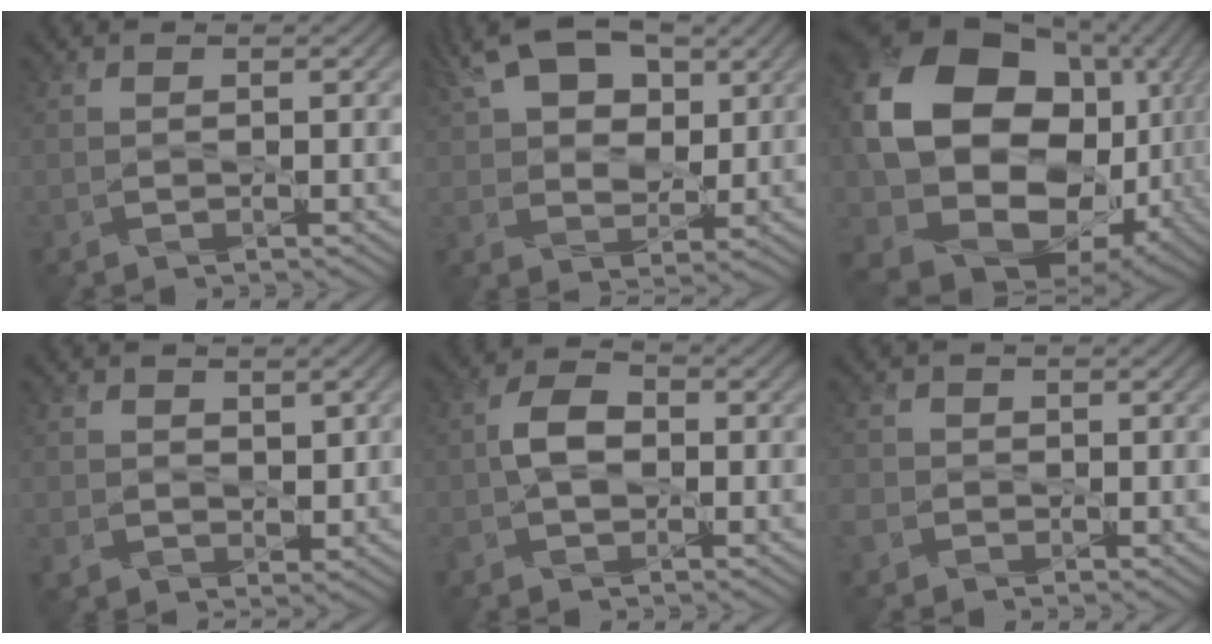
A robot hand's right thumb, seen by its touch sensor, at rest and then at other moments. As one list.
[{"total": 12.0, "force": [5.4, 7.0, 8.2], "torque": [-0.170, 0.019, 0.082]}, {"total": 20.1, "force": [0.0, 15.7, 12.5], "torque": [-0.271, -0.039, 0.023]}, {"total": 3.1, "force": [1.2, 2.3, 1.7], "torque": [-0.043, -0.011, 0.025]}, {"total": 4.6, "force": [-0.3, 3.2, 3.4], "torque": [-0.075, 0.002, -0.008]}, {"total": 2.4, "force": [-0.7, 2.2, 0.7], "torque": [-0.025, -0.004, -0.020]}]